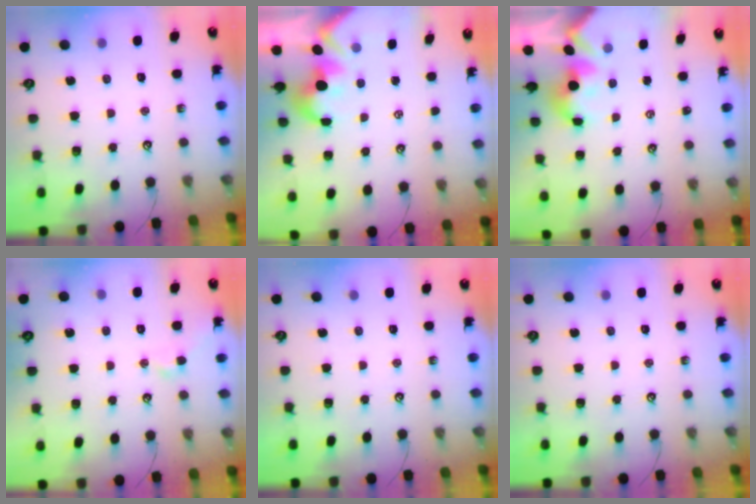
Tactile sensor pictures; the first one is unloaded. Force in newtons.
{"total": 1.7, "press": 1.4, "slide": 1.0}
{"total": 1.8, "press": 1.7, "slide": 0.4}
{"total": 1.2, "press": 1.1, "slide": 0.4}
{"total": 0.0}
{"total": 0.0}